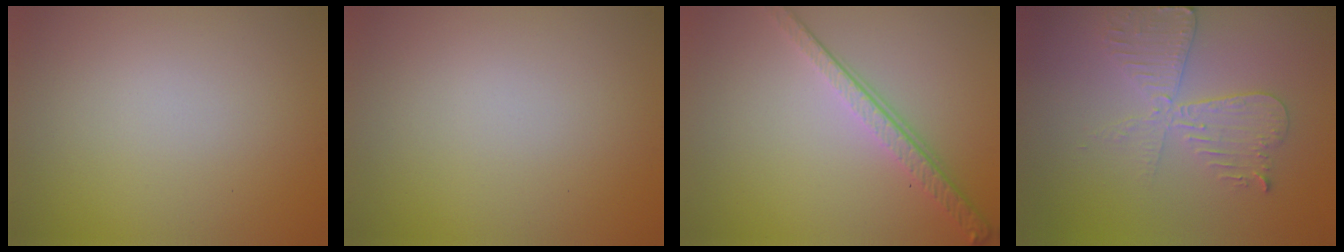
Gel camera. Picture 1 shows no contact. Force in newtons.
{"total": 0.0}
{"total": 4.0, "press": 2.8, "slide": 2.9}
{"total": 3.7, "press": 3.6, "slide": 0.6}